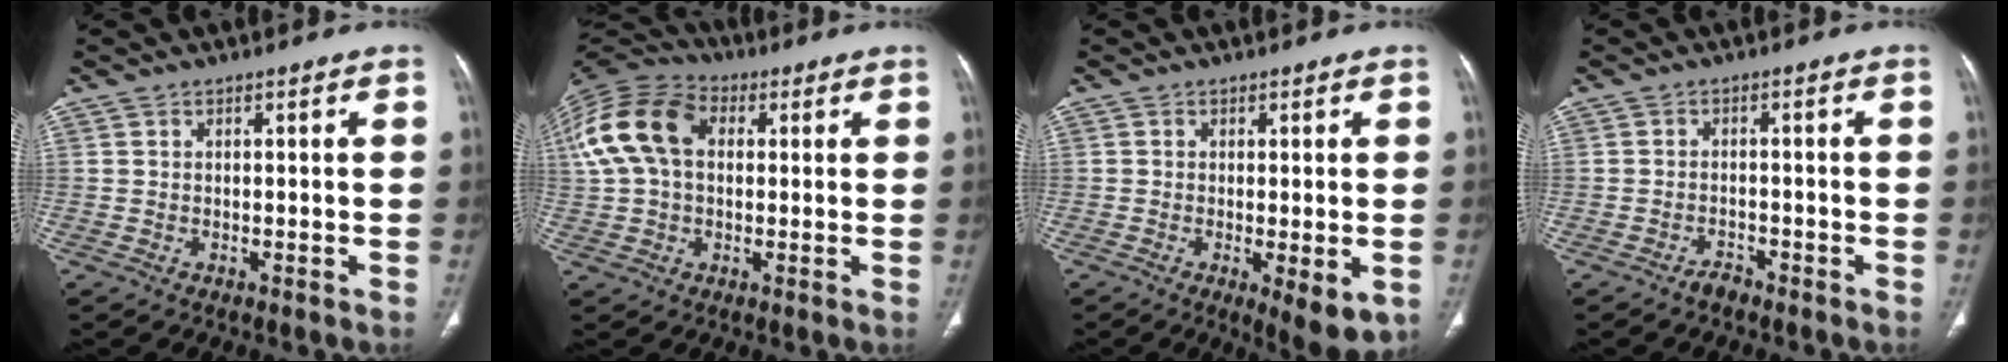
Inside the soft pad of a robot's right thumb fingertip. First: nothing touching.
{"total": 14.9, "force": [2.8, 10.2, 10.5], "torque": [-0.211, 0.033, 0.045]}
{"total": 6.6, "force": [-1.8, 2.0, 6.0], "torque": [-0.089, -0.021, -0.023]}
{"total": 1.8, "force": [-1.7, 0.6, 0.5], "torque": [-0.012, 0.008, -0.029]}